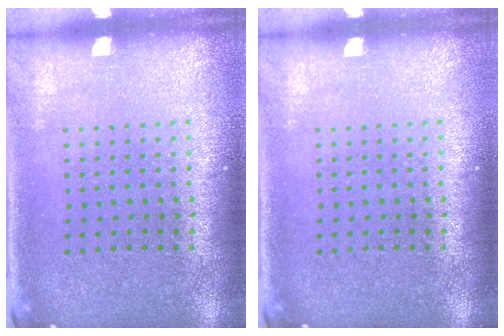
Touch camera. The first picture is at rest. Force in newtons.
{"total": 0.0}